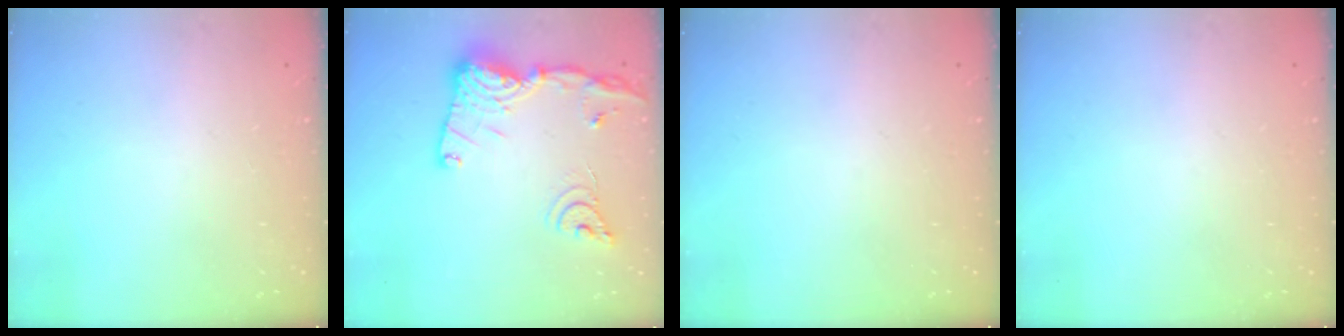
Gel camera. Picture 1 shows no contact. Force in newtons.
{"total": 18.5, "press": 18.4, "slide": 1.7}
{"total": 0.0}
{"total": 0.0}